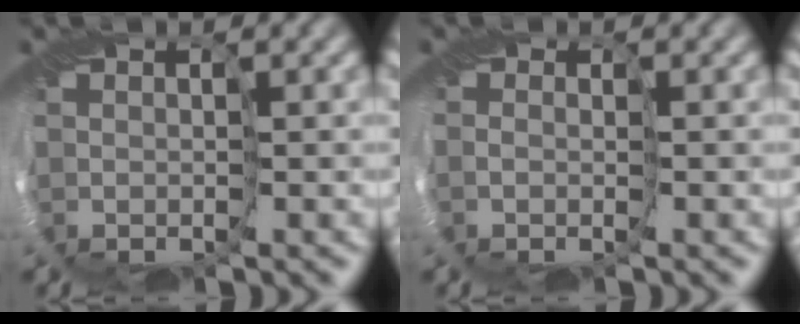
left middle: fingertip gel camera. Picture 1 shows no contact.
{"total": 0.7, "force": [-0.2, 0.5, 0.3], "torque": [0.000, -0.001, -0.004]}